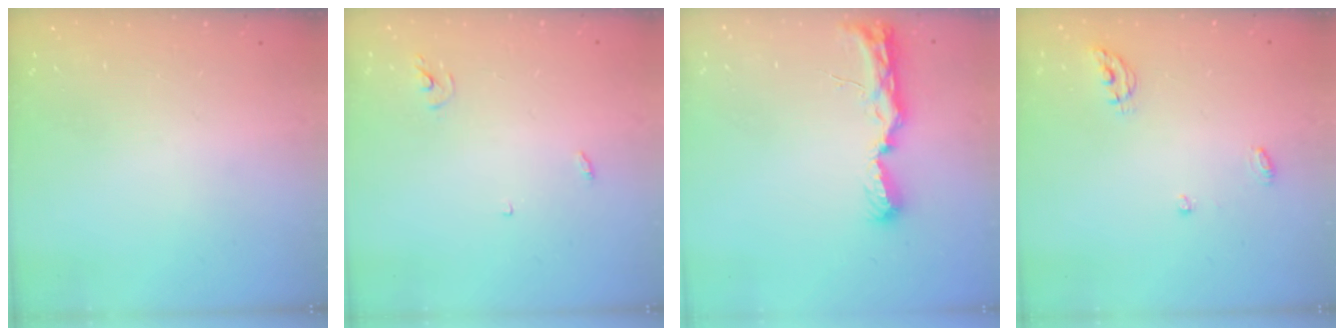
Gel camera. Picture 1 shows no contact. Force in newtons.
{"total": 3.0, "press": 3.0, "slide": 0.2}
{"total": 8.3, "press": 8.2, "slide": 0.8}
{"total": 4.9, "press": 4.8, "slide": 0.4}